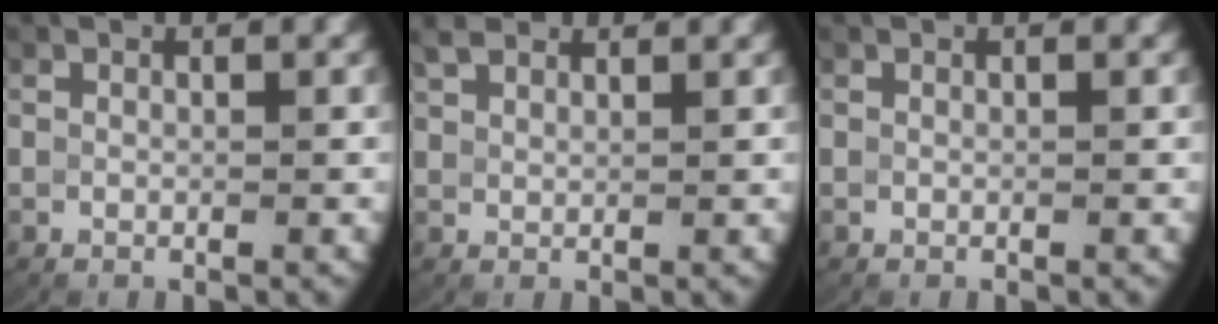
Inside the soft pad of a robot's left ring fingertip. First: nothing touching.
{"total": 1.7, "force": [1.7, 0.0, 0.3], "torque": [-0.009, 0.000, 0.036]}
{"total": 0.0}